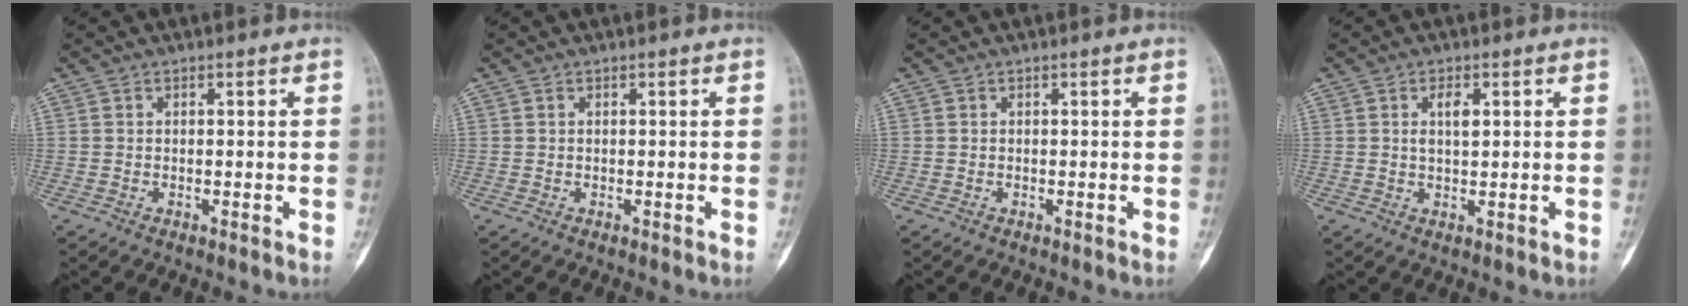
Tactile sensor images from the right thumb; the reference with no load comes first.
{"total": 0.0}
{"total": 0.0}
{"total": 3.1, "force": [0.9, 1.3, 2.7], "torque": [-0.045, -0.003, 0.015]}